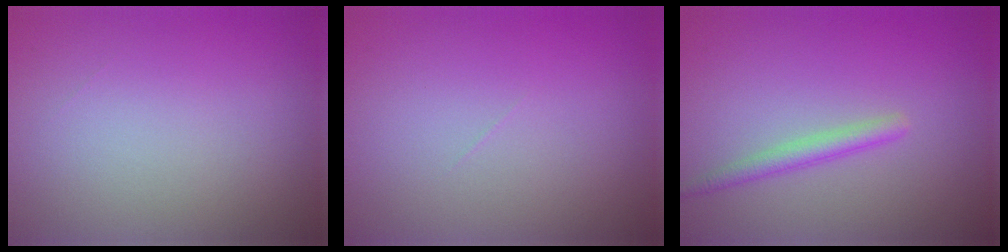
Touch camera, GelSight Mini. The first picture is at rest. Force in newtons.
{"total": 0.0}
{"total": 1.8, "press": 1.8, "slide": 0.1}